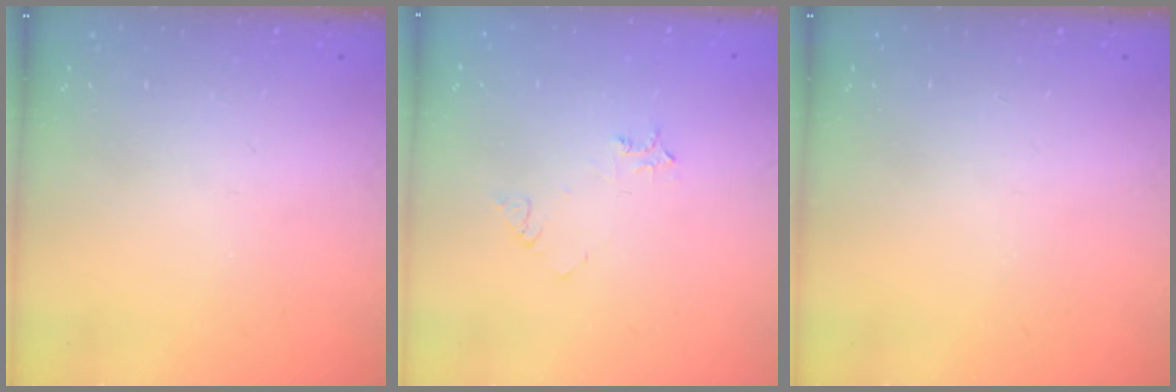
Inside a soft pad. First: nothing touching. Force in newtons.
{"total": 4.5, "press": 4.5, "slide": 0.6}
{"total": 0.0}